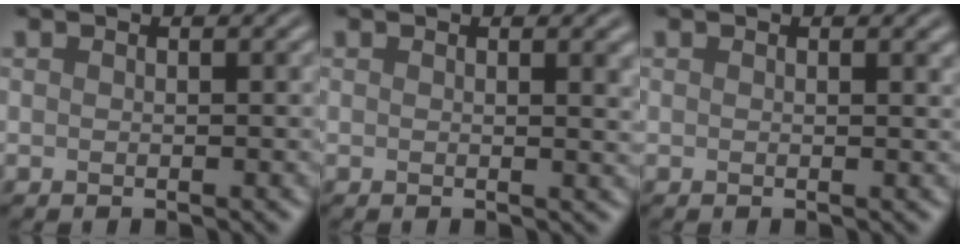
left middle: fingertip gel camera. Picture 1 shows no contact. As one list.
[{"total": 1.6, "force": [0.7, 0.5, 1.4], "torque": [-0.013, -0.001, 0.011]}, {"total": 0.6, "force": [0.4, 0.2, 0.4], "torque": [-0.003, -0.002, 0.007]}]